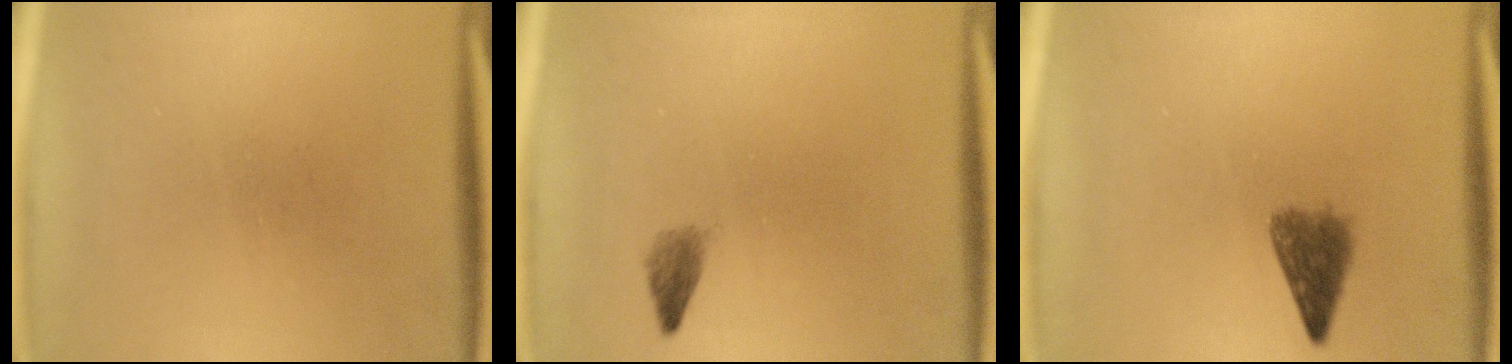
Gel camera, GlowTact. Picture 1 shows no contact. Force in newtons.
{"total": 1.4}
{"total": 3.8}